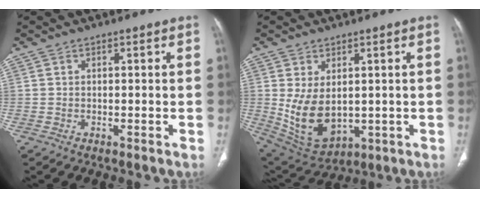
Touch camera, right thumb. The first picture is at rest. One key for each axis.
{"total": 11.3, "fx": 0.2, "fy": 7.2, "fz": 8.7, "tx": -0.148, "ty": -0.010, "tz": 0.035}